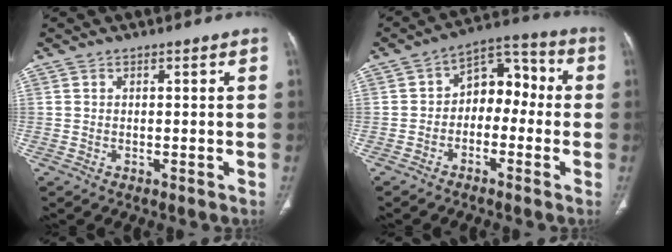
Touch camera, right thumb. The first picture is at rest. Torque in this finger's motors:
{"motor_torque": [-0.35, 0.50, 0.11, 0.26, 0.06]}